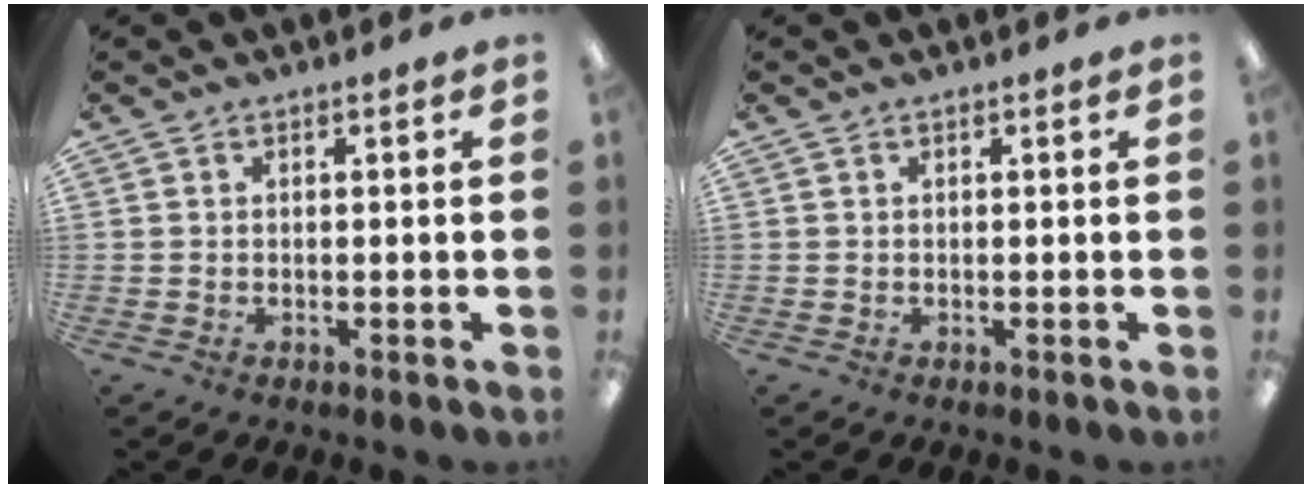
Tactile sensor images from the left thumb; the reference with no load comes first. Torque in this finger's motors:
{"motor_torque": [0.00, 0.00, 0.02, -0.02, 0.00]}